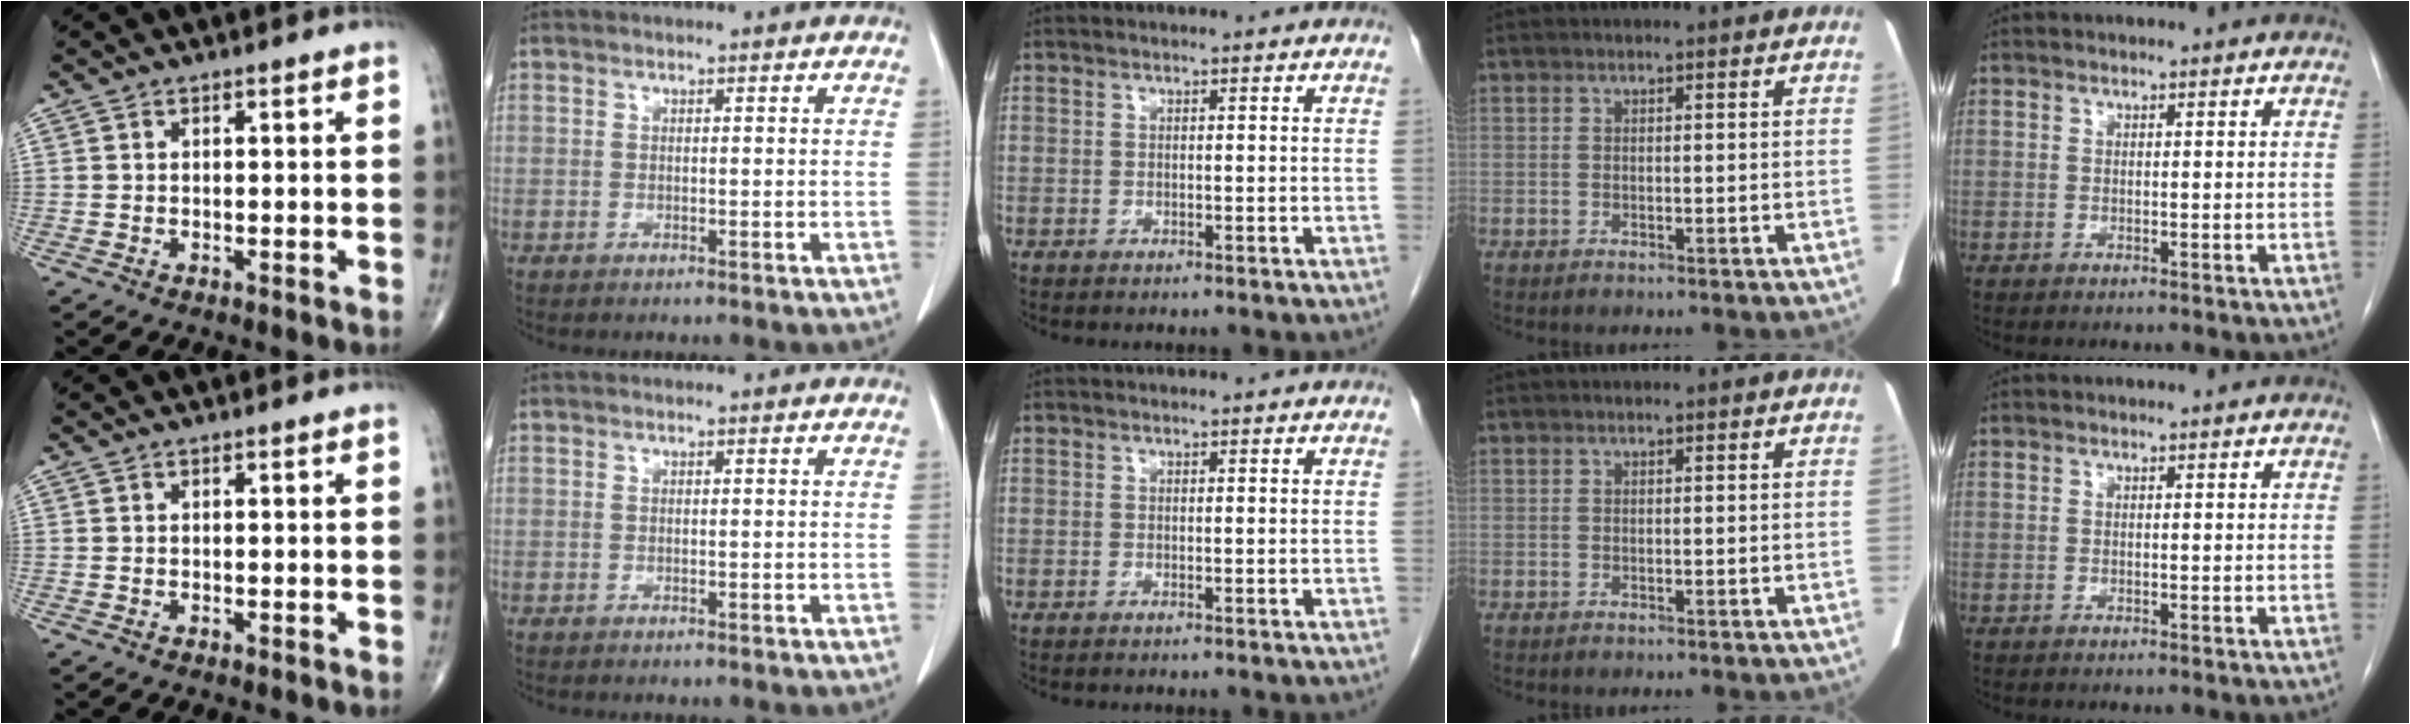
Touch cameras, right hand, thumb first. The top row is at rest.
{}